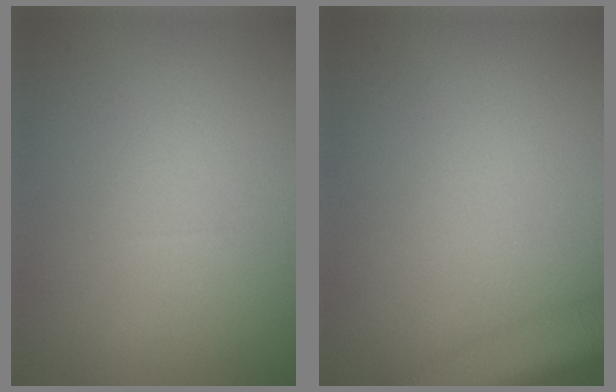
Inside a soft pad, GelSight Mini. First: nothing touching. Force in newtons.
{"total": 6.4, "press": 6.4, "slide": 0.4}